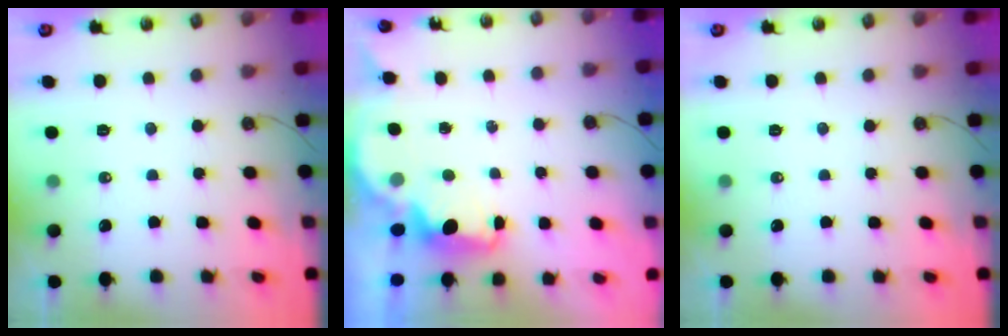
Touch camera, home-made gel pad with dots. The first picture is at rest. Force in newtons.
{"total": 1.8, "press": 1.7, "slide": 0.7}
{"total": 0.0}